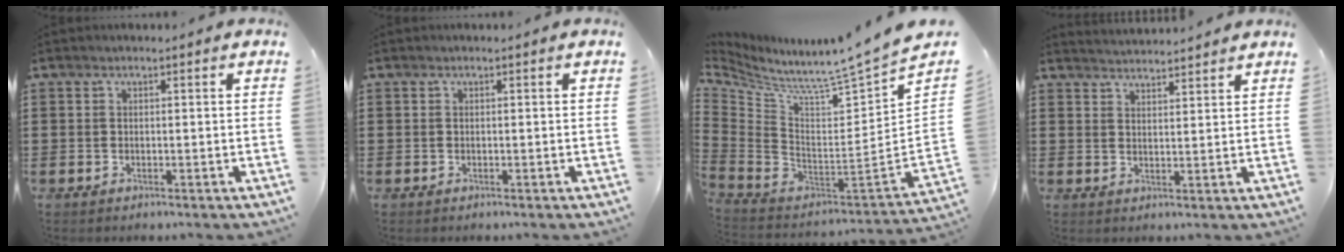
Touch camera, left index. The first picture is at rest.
{"total": 0.0}
{"total": 6.3, "force": [5.4, -1.9, 2.7], "torque": [-0.081, -0.082, 0.073]}
{"total": 2.8, "force": [2.8, -0.4, -0.3], "torque": [-0.003, -0.012, 0.051]}